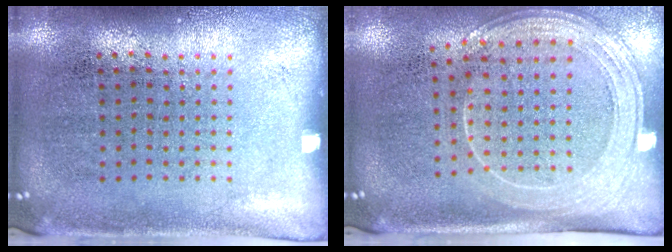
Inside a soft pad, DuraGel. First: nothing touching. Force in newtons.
{"total": 2.0, "press": 1.8, "slide": 1.0}